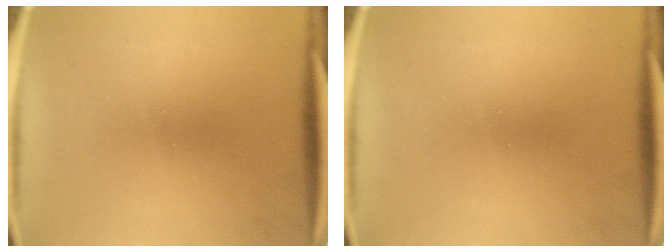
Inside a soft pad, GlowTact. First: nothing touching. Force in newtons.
{"total": 0.0}